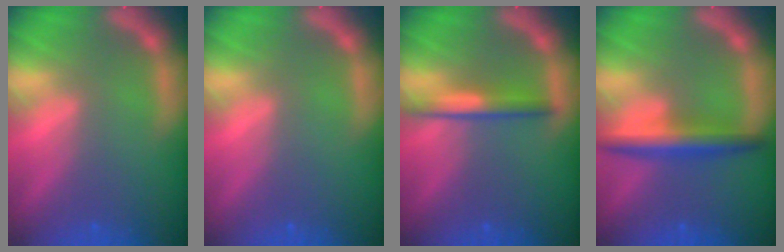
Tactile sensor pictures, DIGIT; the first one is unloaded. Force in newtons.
{"total": 0.0}
{"total": 3.0}
{"total": 4.5}